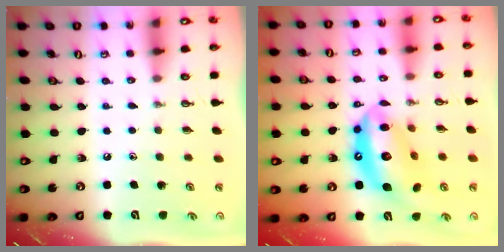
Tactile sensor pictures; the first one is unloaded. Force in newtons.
{"total": 17.6, "press": 17.5, "slide": 1.6}